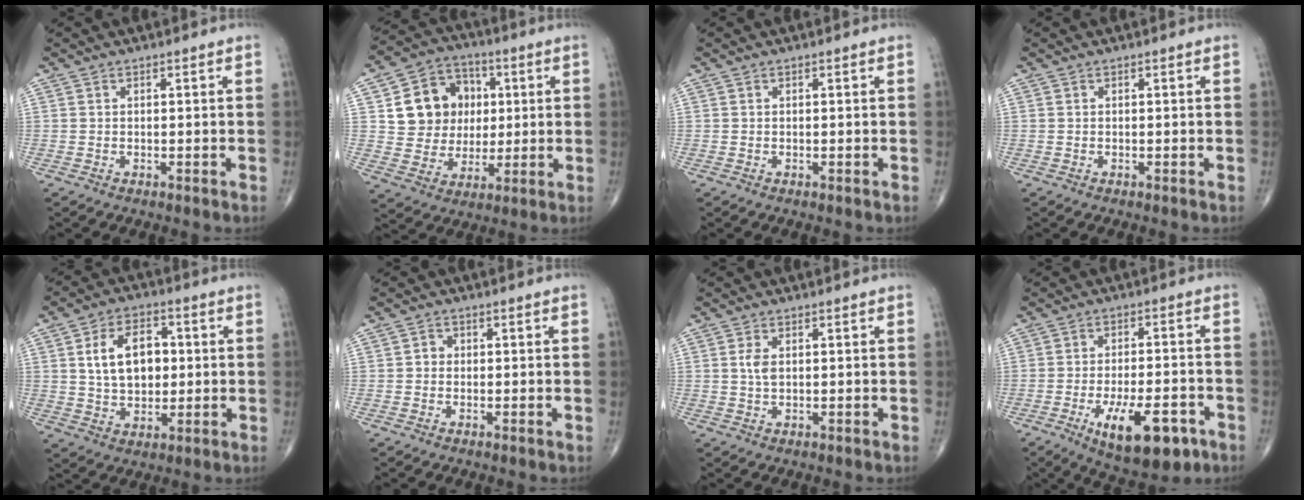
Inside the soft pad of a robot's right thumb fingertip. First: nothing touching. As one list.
[{"total": 14.0, "force": [2.9, 12.2, 6.2], "torque": [-0.059, 0.007, 0.056]}, {"total": 0.0}, {"total": 0.0}, {"total": 11.6, "force": [1.8, 7.6, 8.6], "torque": [-0.119, 0.006, 0.032]}, {"total": 1.5, "force": [-0.1, 1.3, 0.6], "torque": [0.000, 0.005, -0.006]}, {"total": 2.4, "force": [0.5, 1.3, 2.0], "torque": [-0.039, 0.000, 0.010]}, {"total": 14.1, "force": [-6.4, 5.6, 11.2], "torque": [-0.164, 0.018, -0.087]}]